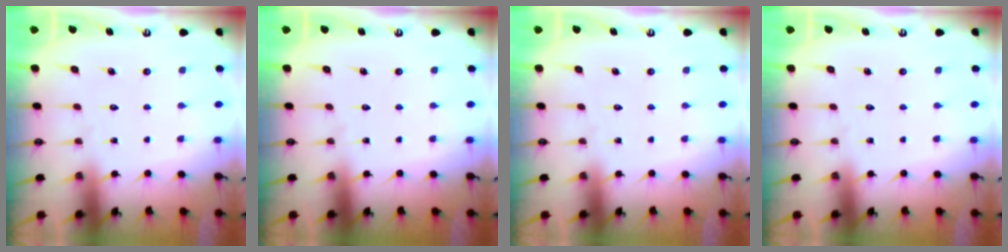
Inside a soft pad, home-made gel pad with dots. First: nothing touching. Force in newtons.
{"total": 0.0}
{"total": 0.0}
{"total": 0.0}